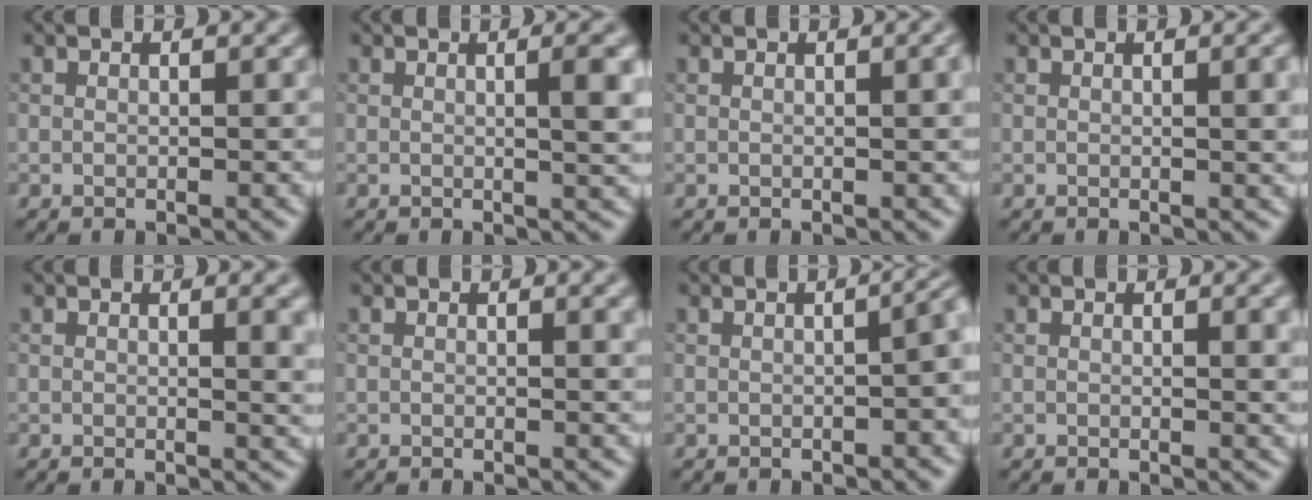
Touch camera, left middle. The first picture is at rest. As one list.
[{"total": 3.9, "force": [0.5, 1.1, 3.7], "torque": [-0.040, 0.007, 0.003]}, {"total": 1.9, "force": [0.3, 0.5, 1.8], "torque": [-0.018, 0.005, 0.002]}, {"total": 3.2, "force": [0.5, 1.0, 3.0], "torque": [-0.031, 0.005, 0.004]}, {"total": 3.1, "force": [0.8, 1.1, 2.8], "torque": [-0.024, 0.001, 0.007]}, {"total": 1.3, "force": [0.5, 0.4, 1.1], "torque": [-0.011, 0.002, 0.005]}, {"total": 5.1, "force": [-0.4, 2.6, 4.3], "torque": [-0.018, 0.007, 0.002]}, {"total": 2.5, "force": [0.6, 0.8, 2.3], "torque": [-0.021, 0.003, 0.007]}]